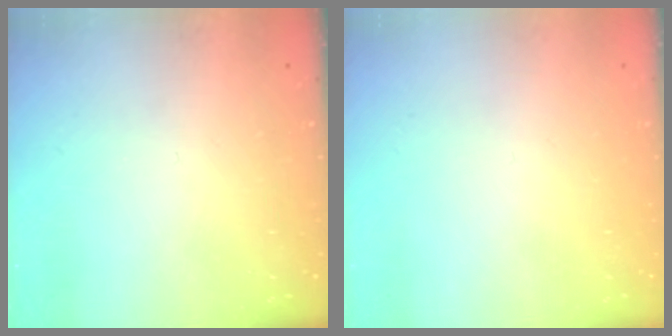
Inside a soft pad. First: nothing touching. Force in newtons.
{"total": 1.5, "press": 1.5, "slide": 0.1}